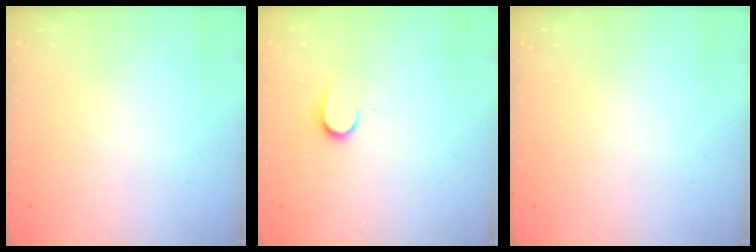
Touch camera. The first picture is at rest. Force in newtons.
{"total": 7.3, "press": 7.3, "slide": 0.7}
{"total": 0.0}